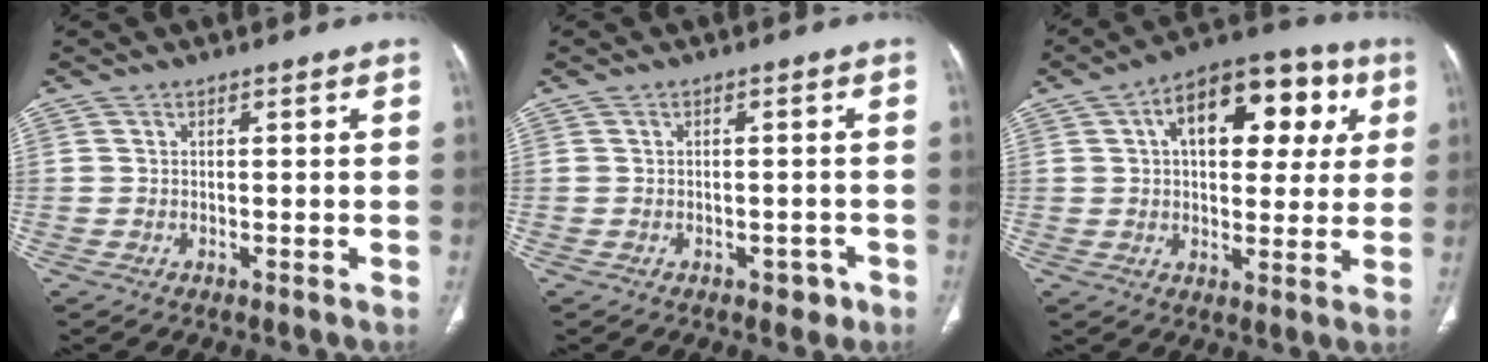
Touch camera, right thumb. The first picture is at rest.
{"total": 2.5, "force": [-1.4, 1.7, 1.2], "torque": [-0.001, 0.008, -0.013]}
{"total": 18.6, "force": [5.6, 10.3, 14.4], "torque": [-0.154, 0.019, 0.074]}